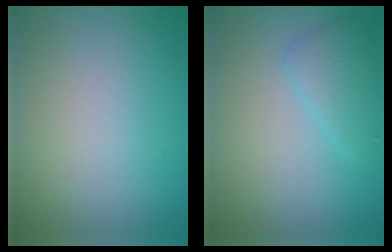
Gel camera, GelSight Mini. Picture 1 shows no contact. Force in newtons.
{"total": 2.1, "press": 2.1, "slide": 0.1}